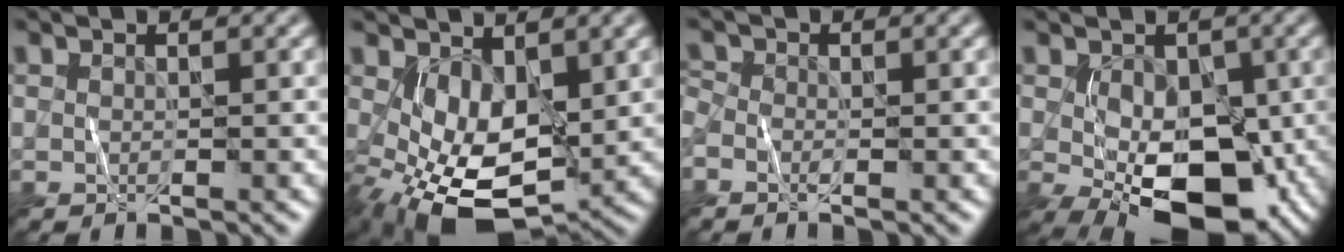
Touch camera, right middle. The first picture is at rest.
{"total": 6.9, "force": [-0.2, 3.9, 5.6], "torque": [-0.118, -0.019, 0.009]}
{"total": 1.7, "force": [-0.7, 1.2, 0.9], "torque": [-0.023, -0.001, -0.021]}
{"total": 9.4, "force": [-2.3, 5.5, 7.3], "torque": [-0.109, -0.013, -0.038]}